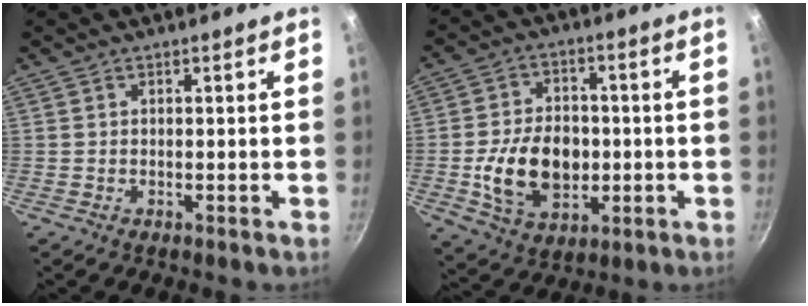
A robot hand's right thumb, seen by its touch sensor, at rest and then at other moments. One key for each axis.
{"total": 14.7, "fx": -1.8, "fy": 10.5, "fz": 10.1, "tx": -0.150, "ty": 0.011, "tz": -0.023}